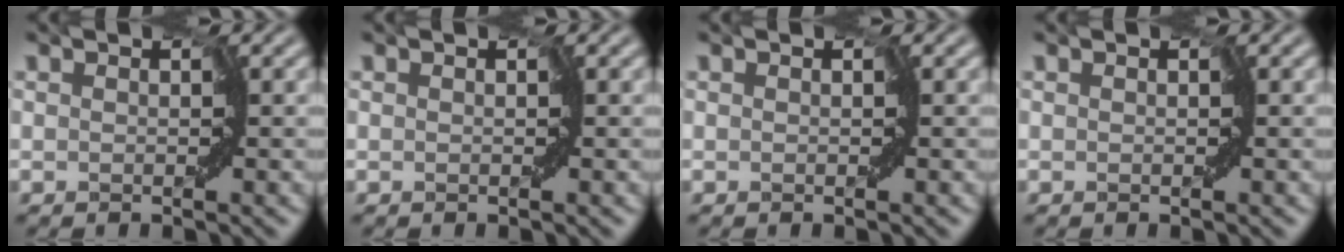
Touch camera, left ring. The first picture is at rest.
{"total": 0.0}
{"total": 0.0}
{"total": 0.0}